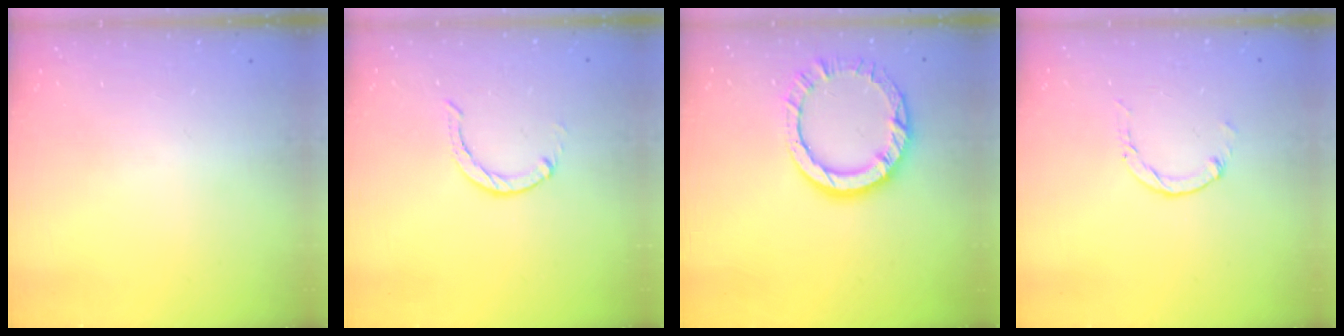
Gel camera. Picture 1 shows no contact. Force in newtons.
{"total": 0.0}
{"total": 9.6, "press": 9.6, "slide": 0.5}
{"total": 1.1, "press": 1.1, "slide": 0.2}